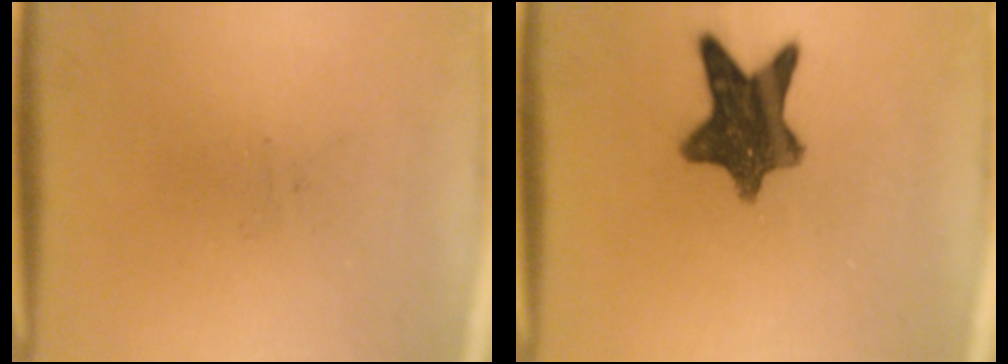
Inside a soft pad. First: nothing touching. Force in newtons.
{"total": 10.6}